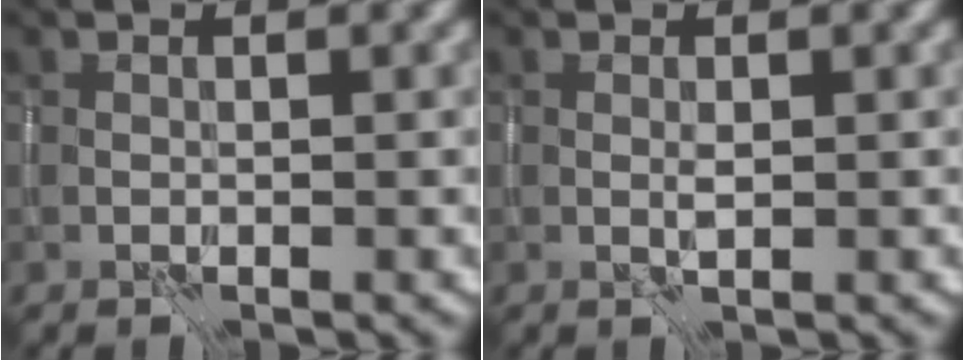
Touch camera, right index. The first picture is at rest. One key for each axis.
{"total": 0.6, "fx": 0.2, "fy": 0.0, "fz": 0.6, "tx": -0.012, "ty": 0.001, "tz": 0.002}